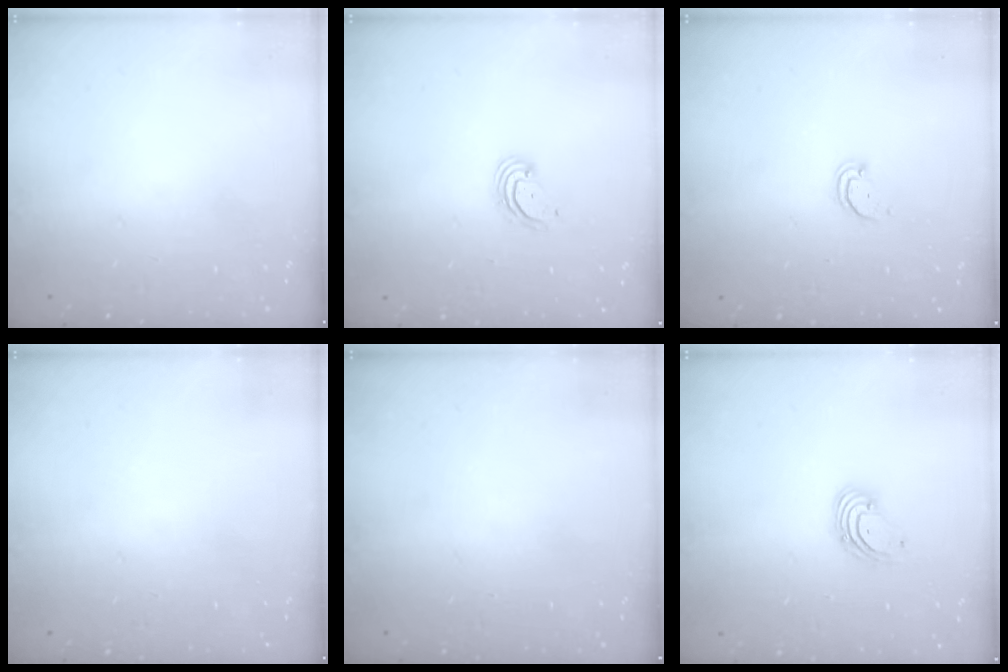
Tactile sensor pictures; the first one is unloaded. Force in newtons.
{"total": 3.0, "press": 3.0, "slide": 0.2}
{"total": 2.1, "press": 2.1, "slide": 0.2}
{"total": 0.0}
{"total": 0.0}
{"total": 2.7, "press": 2.7, "slide": 0.3}